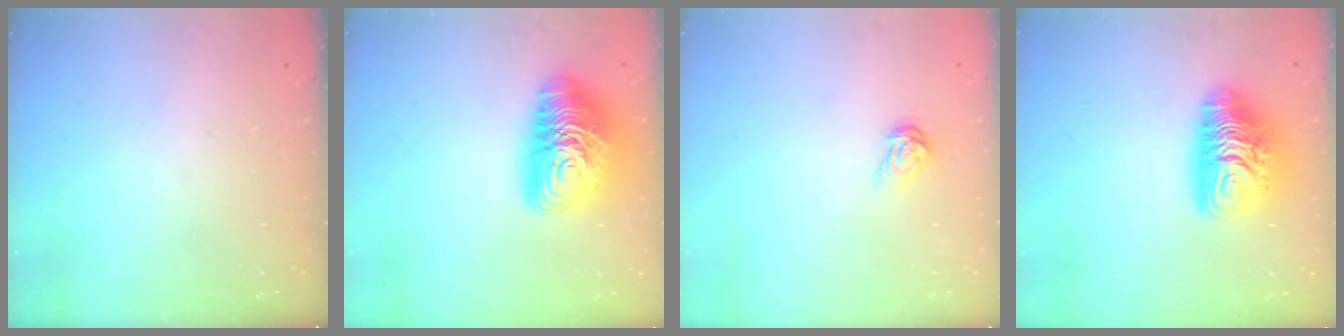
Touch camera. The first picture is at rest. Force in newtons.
{"total": 17.0, "press": 16.9, "slide": 1.3}
{"total": 5.6, "press": 5.6, "slide": 0.7}
{"total": 13.9, "press": 13.9, "slide": 1.2}